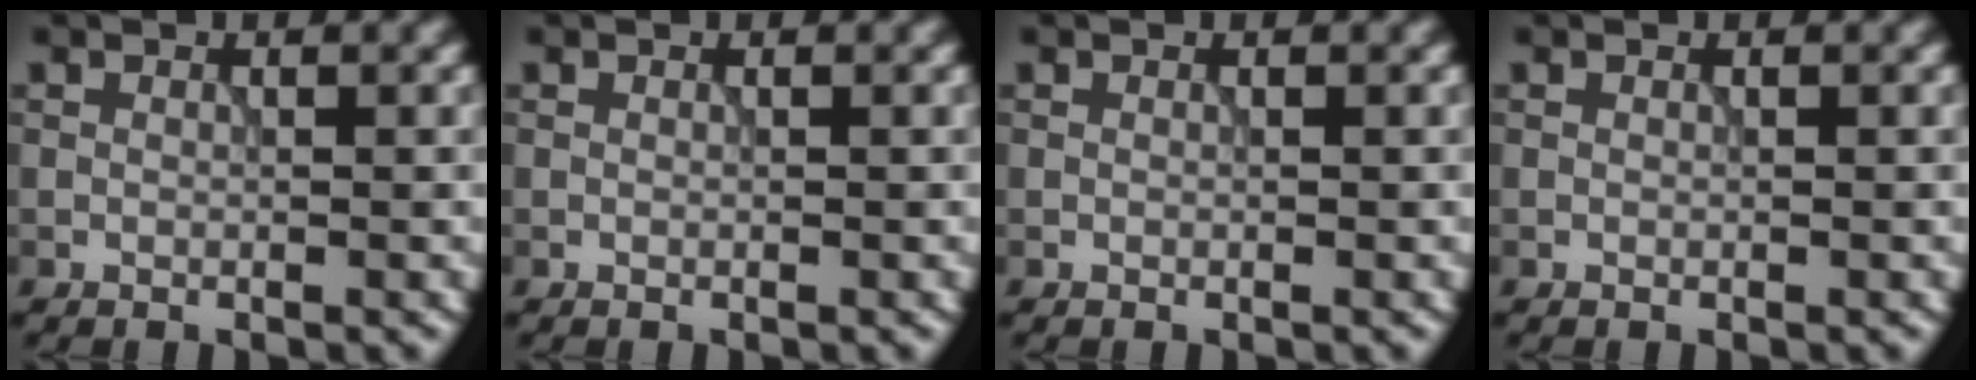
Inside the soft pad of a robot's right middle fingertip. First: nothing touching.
{"total": 0.0}
{"total": 0.0}
{"total": 0.0}